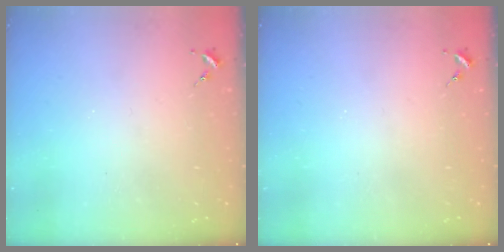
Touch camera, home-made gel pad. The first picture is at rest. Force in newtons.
{"total": 0.0}